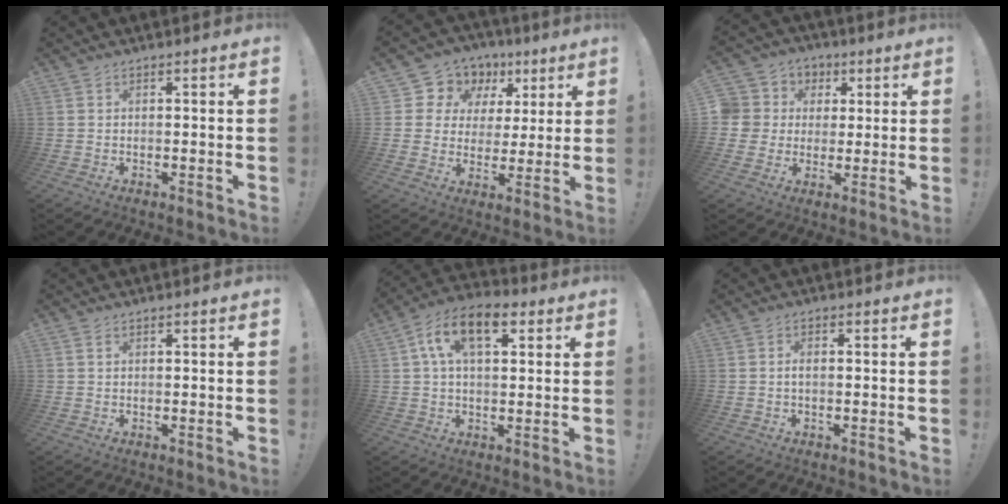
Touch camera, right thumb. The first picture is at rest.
{"total": 10.3, "force": [4.8, 8.8, 2.6], "torque": [-0.041, -0.034, 0.097]}
{"total": 9.1, "force": [1.0, 8.7, 2.5], "torque": [-0.051, 0.006, 0.029]}
{"total": 0.8, "force": [0.4, 0.4, 0.5], "torque": [-0.019, 0.005, 0.010]}
{"total": 13.0, "force": [4.9, 6.7, 10.1], "torque": [-0.183, 0.004, 0.087]}
{"total": 1.6, "force": [-0.3, 0.6, 1.5], "torque": [-0.023, 0.002, -0.006]}